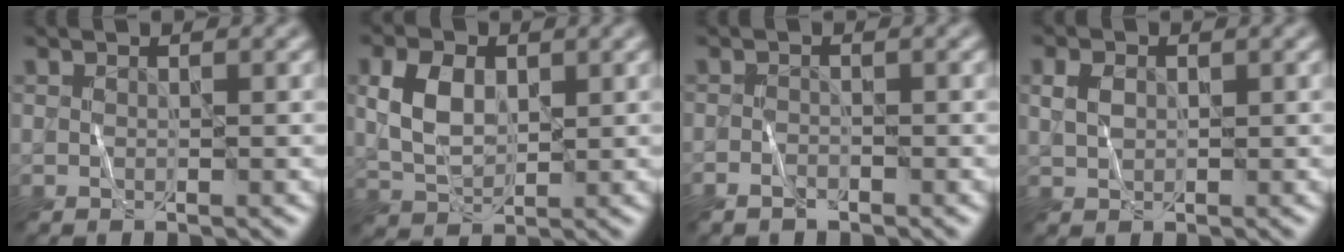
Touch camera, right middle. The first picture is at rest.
{"total": 4.1, "force": [0.8, 2.7, 3.0], "torque": [-0.071, 0.004, 0.016]}
{"total": 1.1, "force": [-1.0, 0.3, 0.3], "torque": [-0.005, 0.002, -0.020]}
{"total": 1.7, "force": [0.4, 1.3, 1.1], "torque": [-0.026, 0.005, 0.008]}